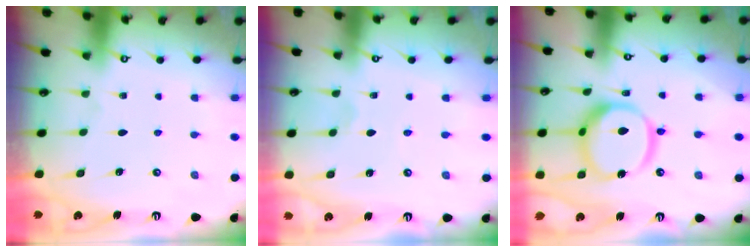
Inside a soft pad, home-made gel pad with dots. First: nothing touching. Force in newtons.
{"total": 1.0, "press": 1.0, "slide": 0.1}
{"total": 15.6, "press": 15.5, "slide": 1.8}